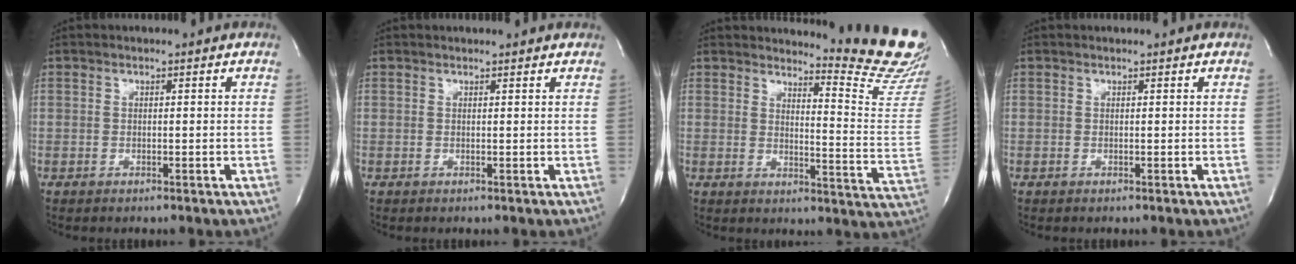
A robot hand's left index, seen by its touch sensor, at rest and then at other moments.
{"total": 2.3, "force": [2.3, 0.4, 0.3], "torque": [-0.014, 0.010, 0.020]}
{"total": 13.8, "force": [13.4, -1.3, 2.8], "torque": [-0.039, -0.144, 0.142]}
{"total": 0.6, "force": [0.5, 0.1, 0.0], "torque": [-0.008, 0.003, 0.004]}